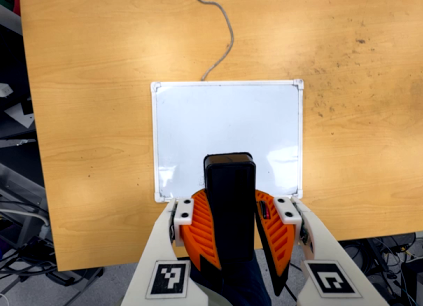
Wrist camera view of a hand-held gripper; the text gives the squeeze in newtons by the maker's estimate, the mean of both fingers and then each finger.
{"total": 11.4, "left": 10.9, "right": 11.8}